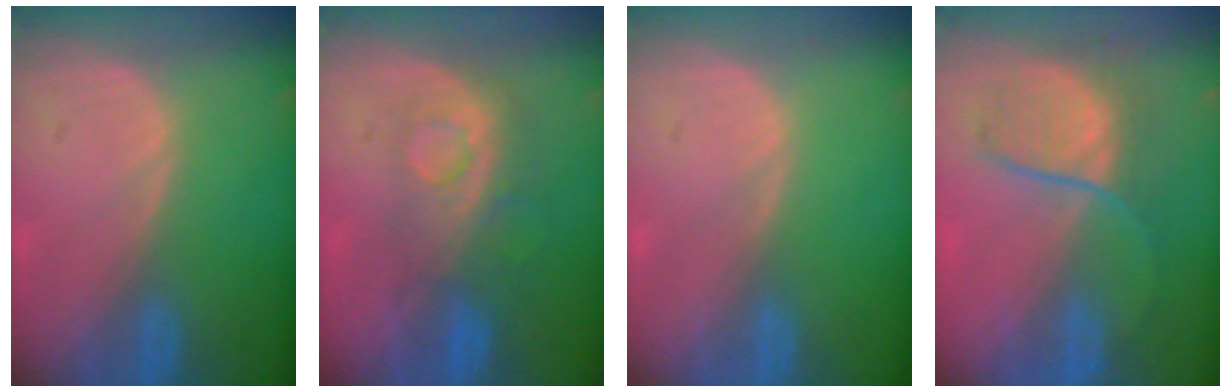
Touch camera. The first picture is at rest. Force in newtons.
{"total": 8.3, "press": 7.3, "slide": 3.8}
{"total": 0.0}
{"total": 7.0, "press": 6.9, "slide": 0.8}